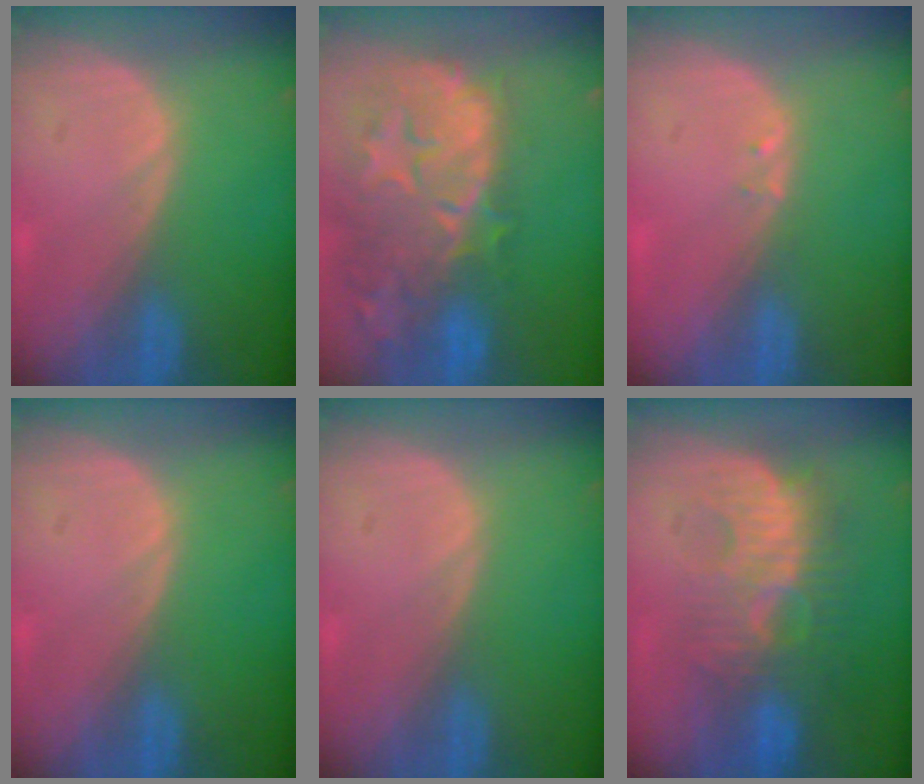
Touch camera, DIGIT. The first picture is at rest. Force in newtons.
{"total": 14.5, "press": 11.8, "slide": 8.5}
{"total": 0.6, "press": 0.6, "slide": 0.2}
{"total": 0.0}
{"total": 0.0}
{"total": 8.9, "press": 8.8, "slide": 1.7}